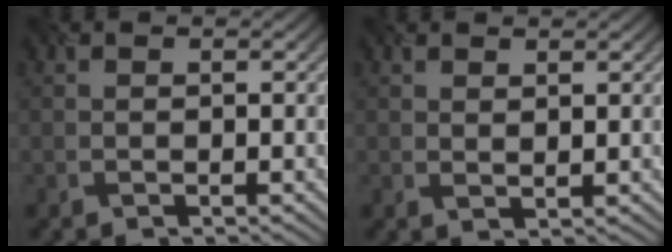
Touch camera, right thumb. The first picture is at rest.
{"total": 1.1, "force": [0.8, 0.4, 0.6], "torque": [-0.010, 0.001, 0.031]}